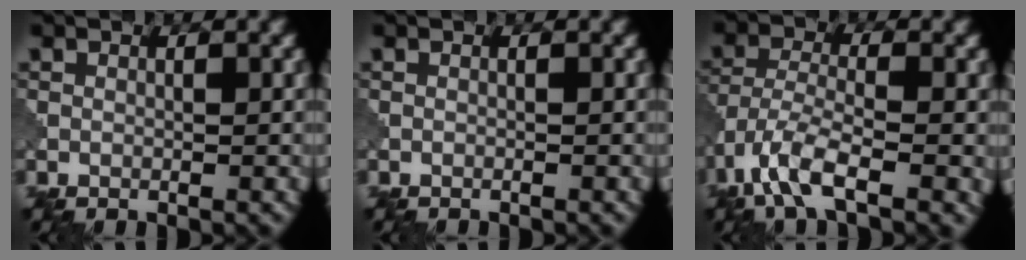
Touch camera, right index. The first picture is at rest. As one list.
[{"total": 0.7, "force": [-0.7, 0.0, 0.1], "torque": [0.004, -0.004, -0.012]}, {"total": 6.8, "force": [-3.8, 2.3, 5.2], "torque": [-0.113, -0.004, -0.084]}]